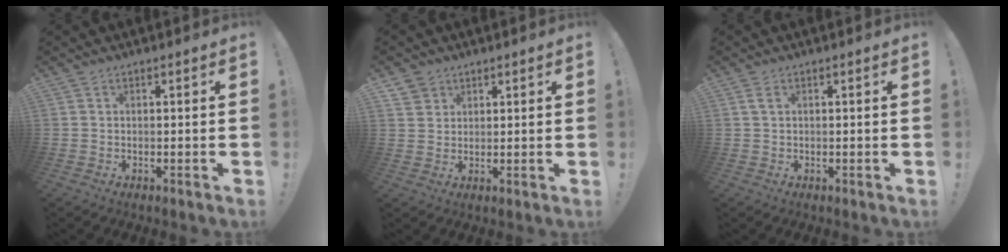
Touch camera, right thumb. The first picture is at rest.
{"total": 3.9, "force": [2.5, 3.0, 0.5], "torque": [-0.013, -0.010, 0.048]}
{"total": 2.0, "force": [0.9, 1.1, 1.5], "torque": [-0.023, 0.002, 0.015]}